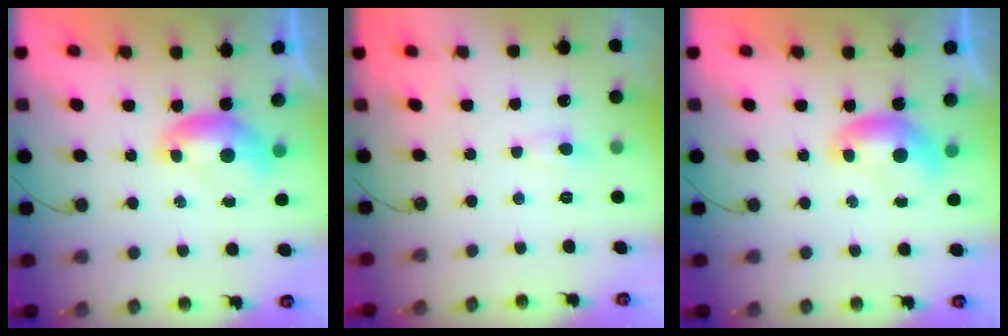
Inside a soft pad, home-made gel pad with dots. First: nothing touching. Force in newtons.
{"total": 1.6, "press": 1.5, "slide": 0.6}
{"total": 0.0}